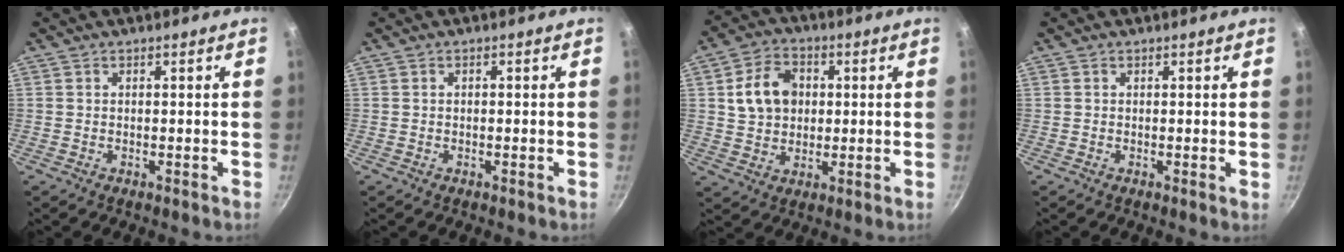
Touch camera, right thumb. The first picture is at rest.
{"total": 0.5, "force": [0.0, 0.3, 0.4], "torque": [-0.009, 0.005, 0.000]}
{"total": 9.9, "force": [1.8, 7.8, 5.8], "torque": [-0.080, 0.011, 0.027]}
{"total": 0.6, "force": [0.2, 0.2, 0.5], "torque": [-0.008, -0.001, 0.000]}